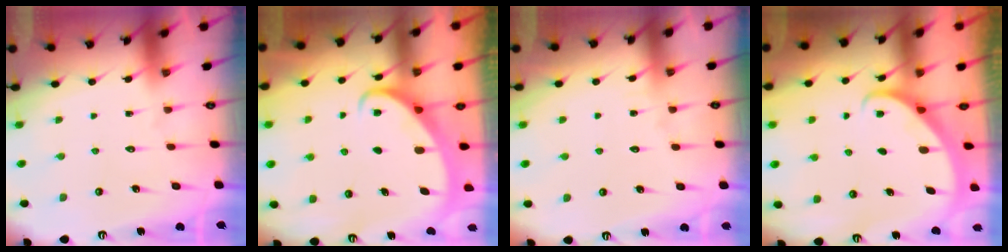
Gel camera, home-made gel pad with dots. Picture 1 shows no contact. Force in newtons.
{"total": 2.3, "press": 2.3, "slide": 0.3}
{"total": 2.7, "press": 2.7, "slide": 0.3}
{"total": 2.6, "press": 2.6, "slide": 0.1}